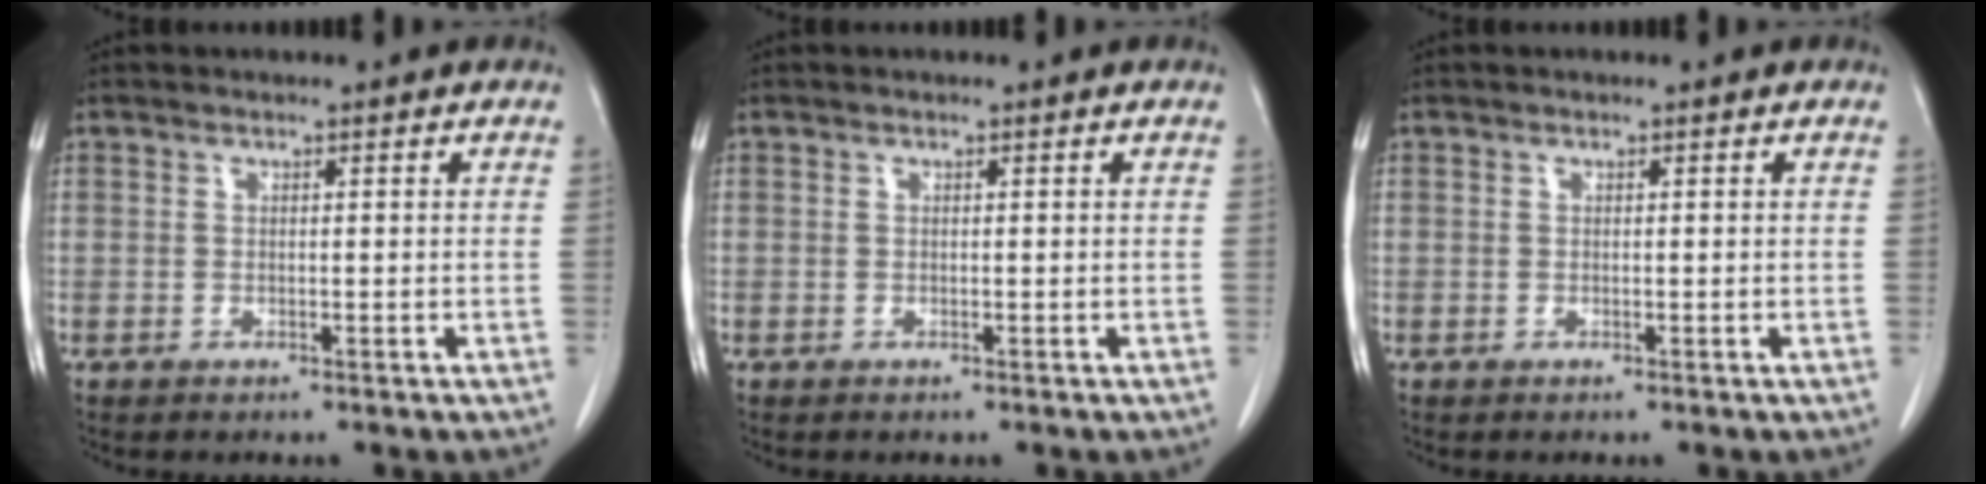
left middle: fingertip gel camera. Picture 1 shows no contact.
{"total": 0.0}
{"total": 0.0}